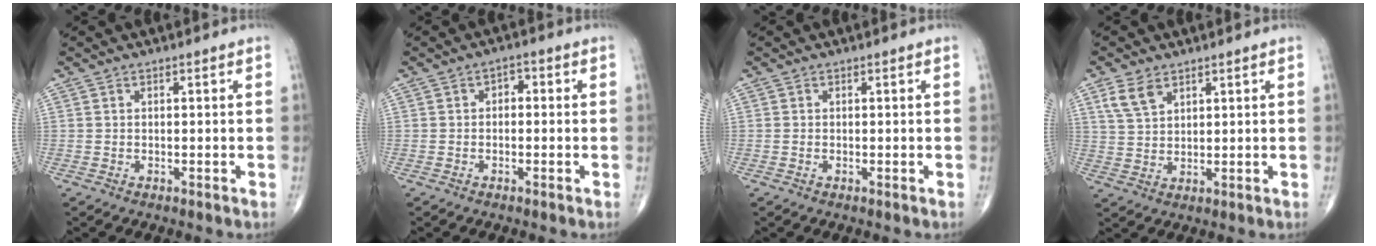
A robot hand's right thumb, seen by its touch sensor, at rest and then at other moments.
{"total": 2.1, "force": [0.0, 1.5, 1.5], "torque": [-0.008, 0.009, -0.010]}
{"total": 0.0}
{"total": 5.0, "force": [3.1, 2.8, 2.8], "torque": [-0.050, -0.010, 0.067]}